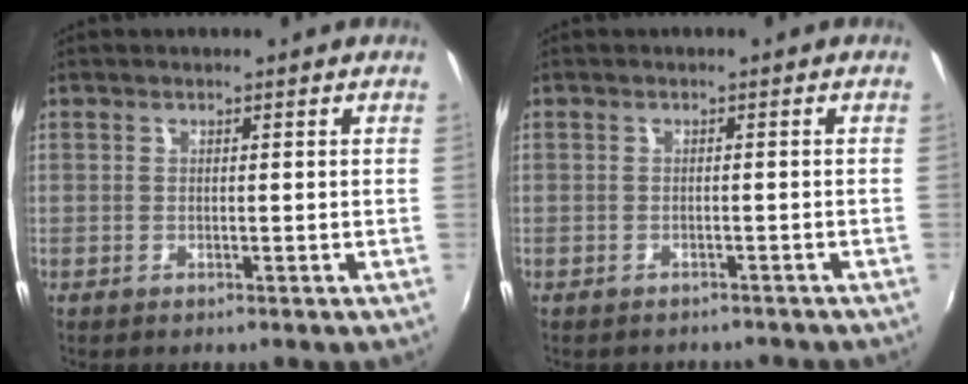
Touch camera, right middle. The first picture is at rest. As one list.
[{"total": 3.6, "force": [-3.2, 1.3, 1.0], "torque": [-0.022, -0.013, -0.041]}]